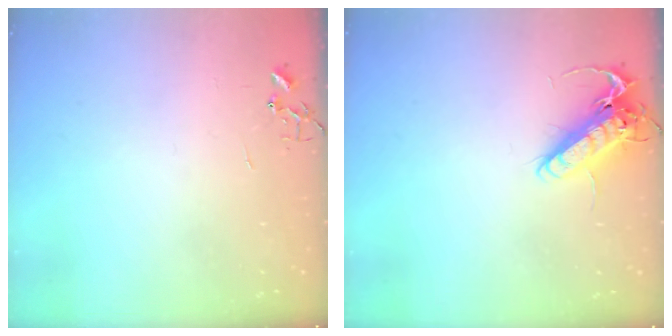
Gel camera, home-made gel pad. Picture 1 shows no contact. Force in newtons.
{"total": 13.8, "press": 13.6, "slide": 2.3}